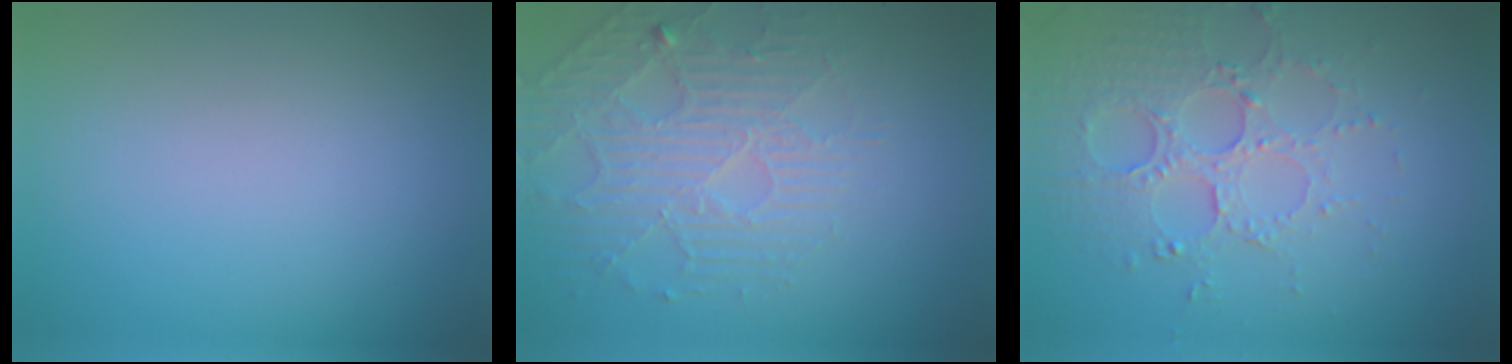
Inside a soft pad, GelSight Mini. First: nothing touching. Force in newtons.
{"total": 4.6, "press": 3.6, "slide": 3.0}
{"total": 5.3, "press": 3.7, "slide": 3.7}